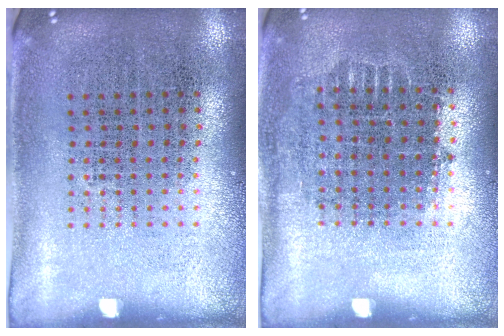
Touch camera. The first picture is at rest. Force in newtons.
{"total": 0.7, "press": 0.7, "slide": 0.2}